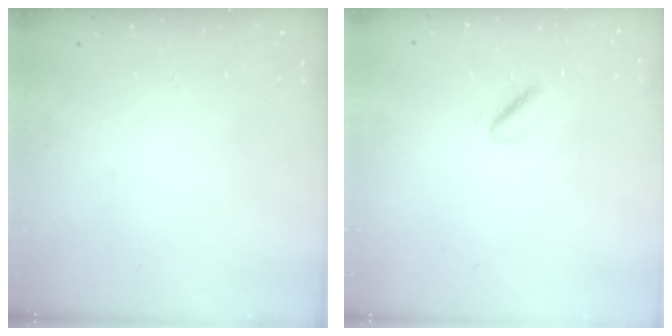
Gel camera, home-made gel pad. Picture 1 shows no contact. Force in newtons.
{"total": 2.7, "press": 2.6, "slide": 0.8}